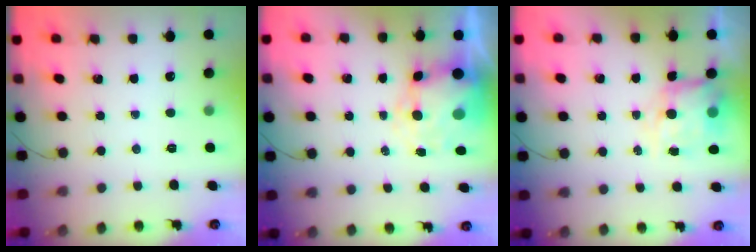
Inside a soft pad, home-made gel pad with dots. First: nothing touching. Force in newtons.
{"total": 9.1, "press": 8.9, "slide": 1.9}
{"total": 9.4, "press": 9.1, "slide": 2.4}